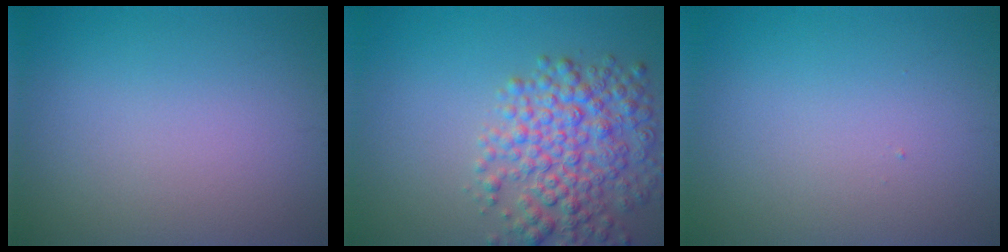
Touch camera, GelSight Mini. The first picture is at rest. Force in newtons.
{"total": 6.4, "press": 6.4, "slide": 0.2}
{"total": 0.0}